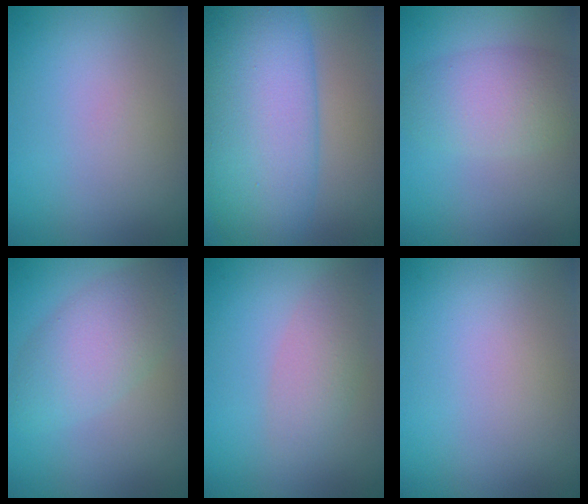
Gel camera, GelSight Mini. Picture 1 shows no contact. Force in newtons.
{"total": 13.0, "press": 13.0, "slide": 0.2}
{"total": 4.4, "press": 4.4, "slide": 0.1}
{"total": 5.2, "press": 5.2, "slide": 0.2}
{"total": 2.6, "press": 2.6, "slide": 0.1}
{"total": 0.0}